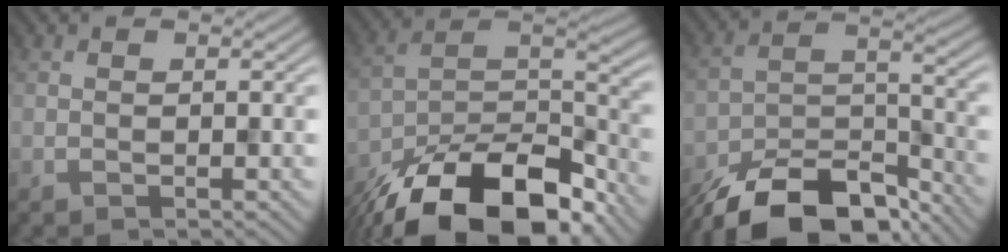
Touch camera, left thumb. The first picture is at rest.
{"total": 17.4, "force": [-12.2, 7.5, 9.9], "torque": [-0.211, -0.035, -0.195]}
{"total": 14.9, "force": [-11.8, 5.8, 7.1], "torque": [-0.154, -0.017, -0.184]}